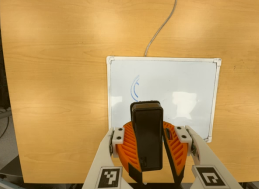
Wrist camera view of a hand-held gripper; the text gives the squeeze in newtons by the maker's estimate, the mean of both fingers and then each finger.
{"total": 12.3, "left": 11.6, "right": 12.9}